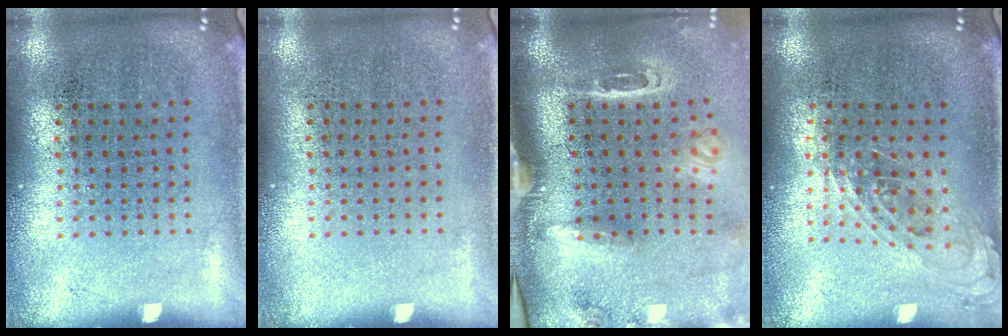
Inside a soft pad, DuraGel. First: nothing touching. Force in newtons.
{"total": 0.0}
{"total": 3.2, "press": 2.1, "slide": 2.4}
{"total": 0.8, "press": 0.7, "slide": 0.3}